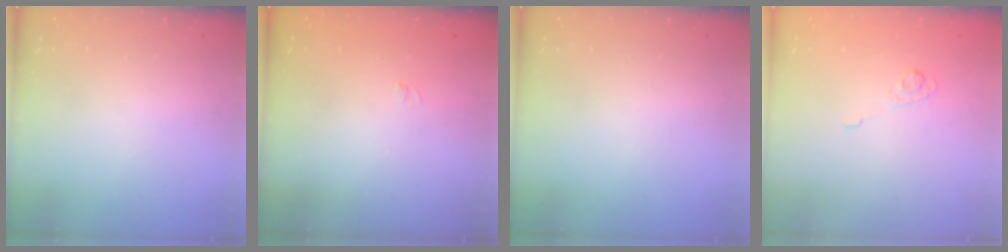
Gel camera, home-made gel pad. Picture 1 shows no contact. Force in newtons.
{"total": 1.0, "press": 0.2, "slide": 1.0}
{"total": 0.0}
{"total": 3.4, "press": 3.1, "slide": 1.5}